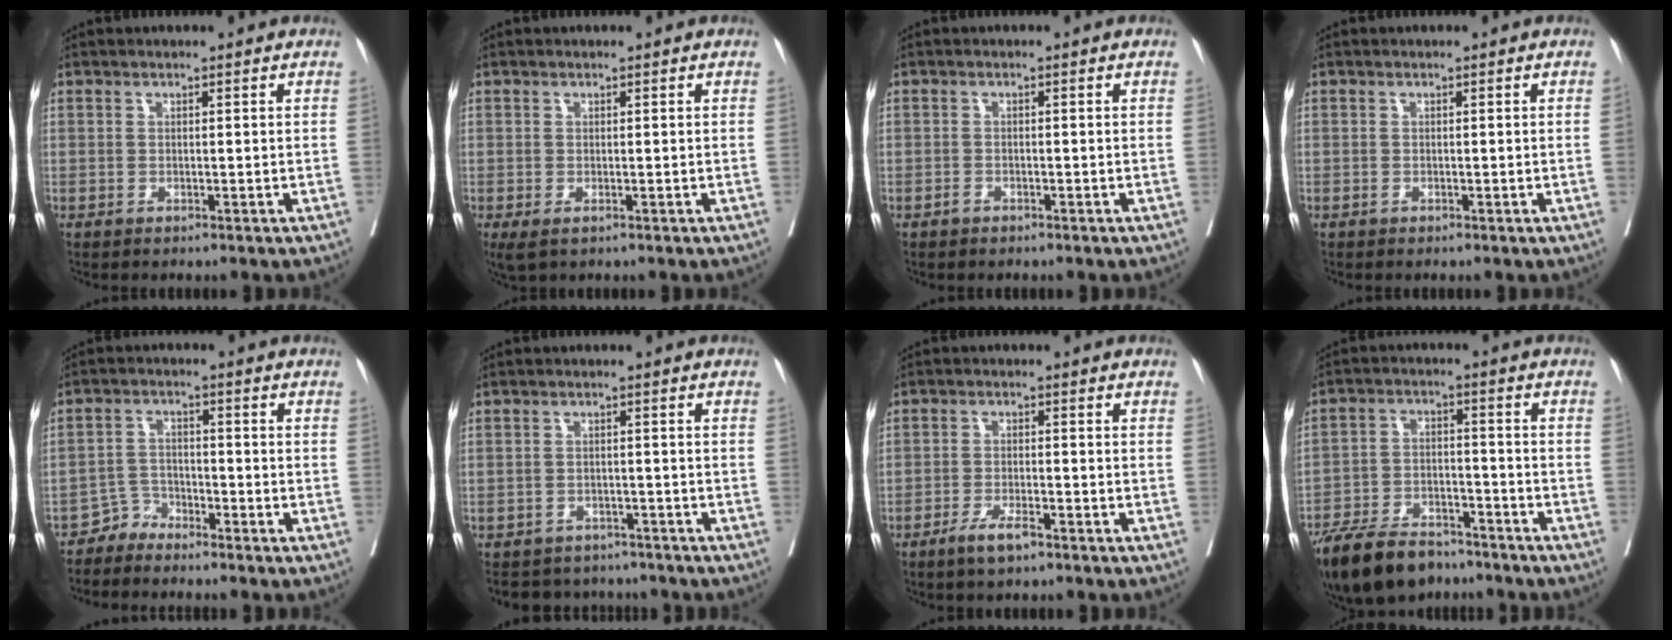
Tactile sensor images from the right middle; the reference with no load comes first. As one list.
[{"total": 2.3, "force": [-1.0, 1.0, 1.8], "torque": [-0.025, -0.006, -0.011]}, {"total": 0.7, "force": [-0.6, 0.4, 0.1], "torque": [0.000, 0.003, -0.011]}, {"total": 0.0}, {"total": 2.9, "force": [-2.7, 0.9, -0.7], "torque": [0.024, 0.000, -0.052]}, {"total": 7.7, "force": [-7.0, 3.1, 0.6], "torque": [-0.003, 0.013, -0.088]}, {"total": 3.9, "force": [-2.7, 0.8, 2.7], "torque": [-0.051, -0.001, -0.050]}, {"total": 13.7, "force": [-11.4, 5.3, 5.5], "torque": [-0.088, 0.004, -0.188]}]